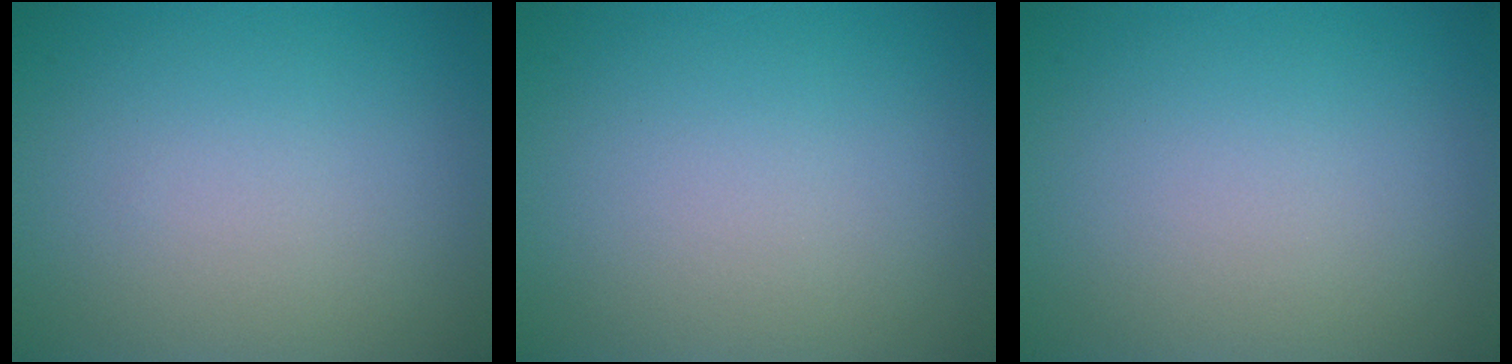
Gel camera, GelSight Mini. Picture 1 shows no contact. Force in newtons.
{"total": 0.0}
{"total": 0.0}